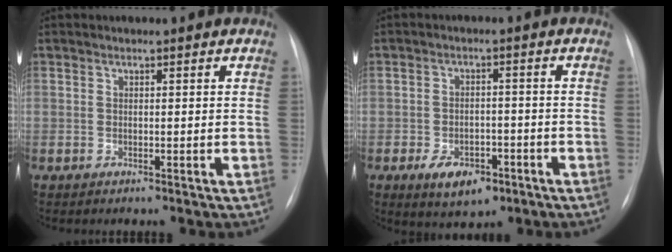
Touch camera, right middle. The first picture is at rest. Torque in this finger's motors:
{"motor_torque": [0.93, -0.73, 0.16, 0.04]}